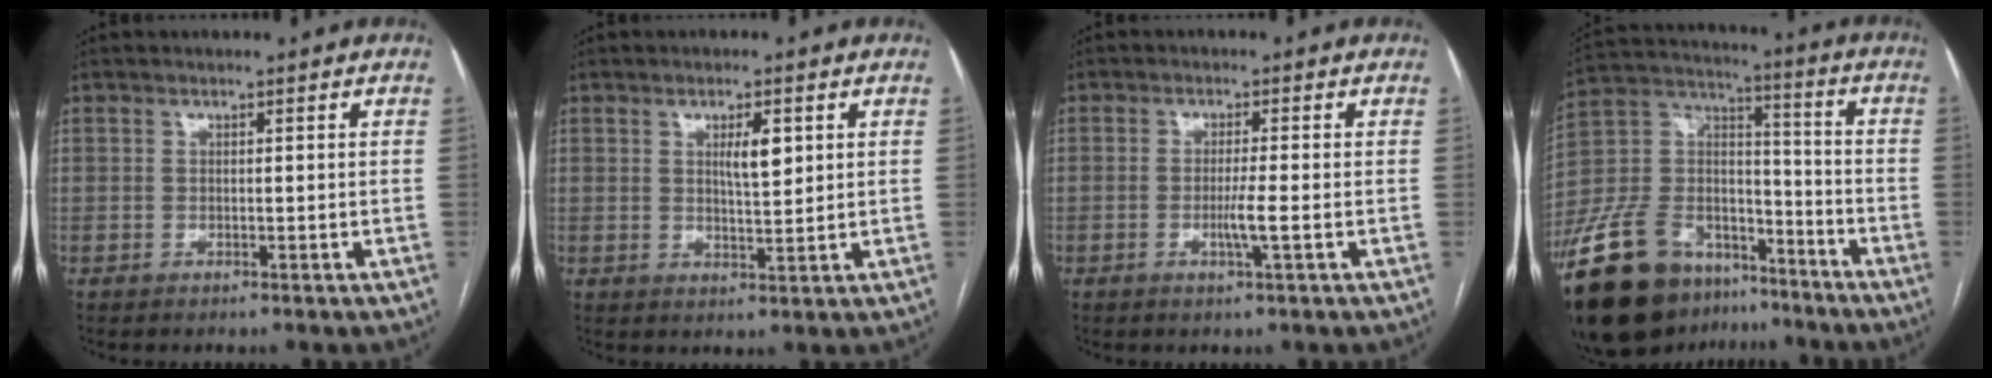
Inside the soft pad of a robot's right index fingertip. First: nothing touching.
{"total": 4.0, "force": [1.4, 0.9, 3.6], "torque": [-0.061, -0.001, 0.025]}
{"total": 3.2, "force": [-0.9, -0.4, 3.1], "torque": [-0.059, -0.006, -0.017]}
{"total": 24.6, "force": [-16.8, 13.4, 12.0], "torque": [-0.307, 0.020, -0.296]}